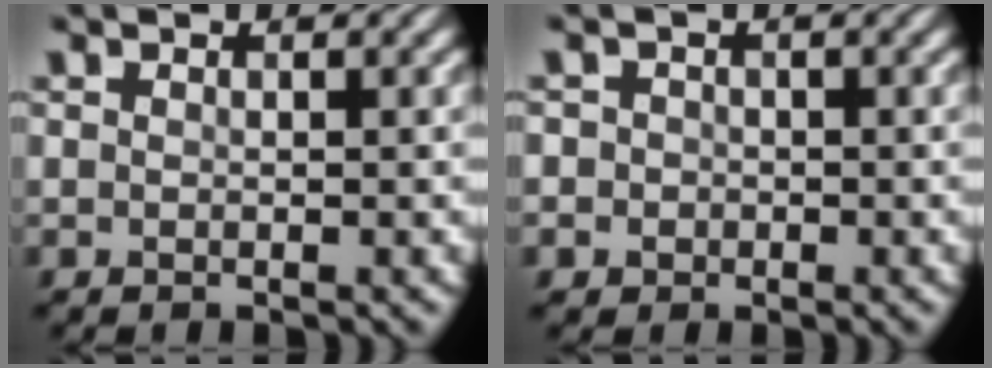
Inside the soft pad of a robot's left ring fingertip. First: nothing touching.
{"total": 1.9, "force": [-0.2, 1.9, 0.4], "torque": [0.010, 0.007, -0.017]}